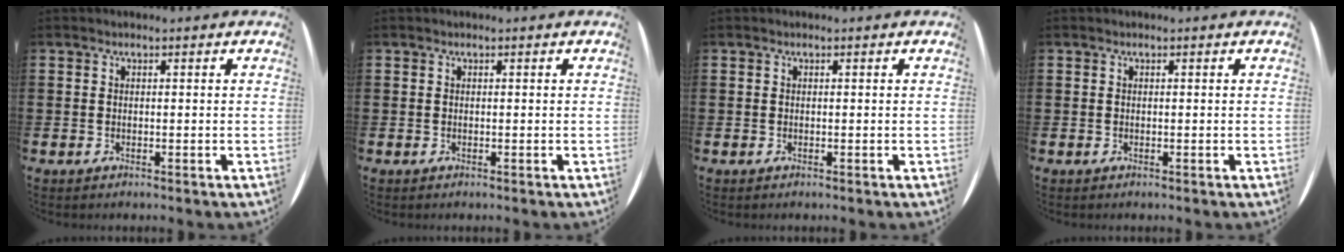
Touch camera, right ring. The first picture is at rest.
{"total": 0.0}
{"total": 0.0}
{"total": 0.0}